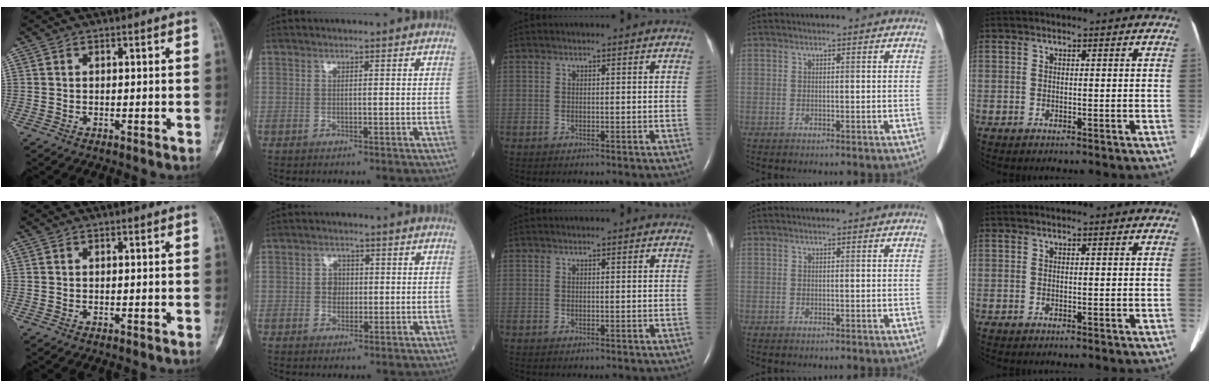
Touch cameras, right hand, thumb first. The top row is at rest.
{"index": {"total": 2.6, "force": [0.0, 2.2, 1.4], "torque": [-0.019, 0.006, 0.000]}}